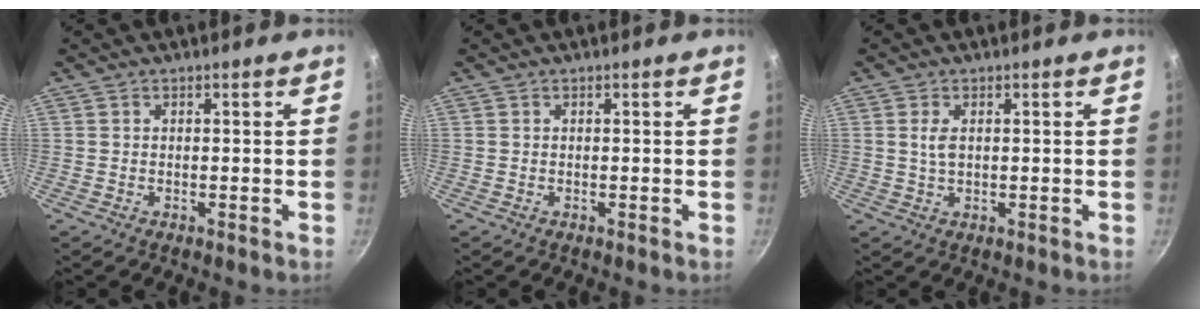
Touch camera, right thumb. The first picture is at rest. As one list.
[{"total": 0.0}, {"total": 2.7, "force": [0.5, 1.5, 2.2], "torque": [-0.039, -0.002, 0.011]}]